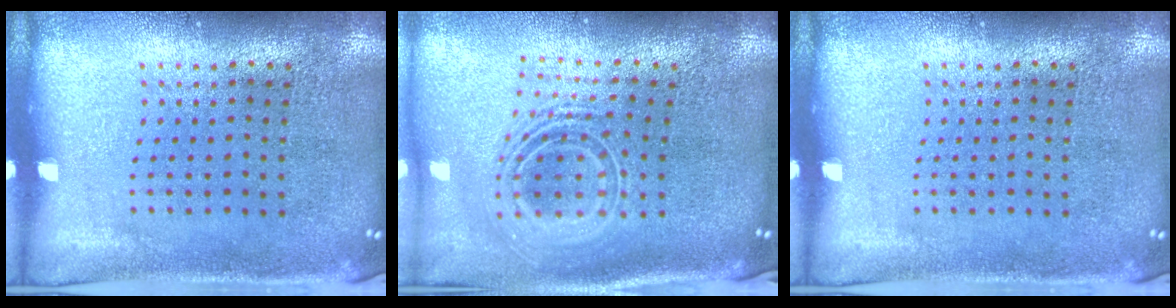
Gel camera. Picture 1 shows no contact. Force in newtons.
{"total": 2.5, "press": 1.7, "slide": 1.8}
{"total": 0.0}